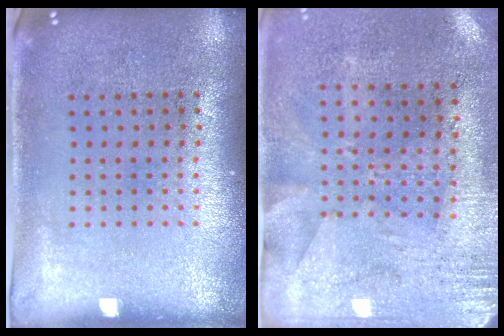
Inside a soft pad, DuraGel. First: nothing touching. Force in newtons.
{"total": 2.8, "press": 2.3, "slide": 1.7}